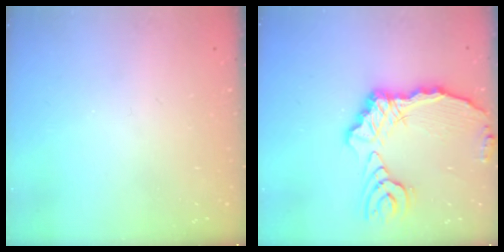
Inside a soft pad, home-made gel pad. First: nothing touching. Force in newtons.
{"total": 17.0, "press": 16.8, "slide": 2.2}